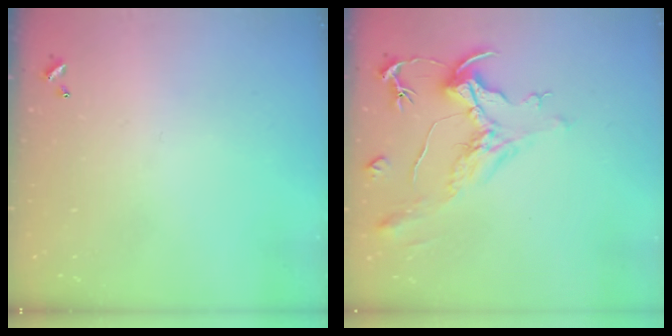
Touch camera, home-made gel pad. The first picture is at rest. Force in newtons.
{"total": 2.2, "press": 1.7, "slide": 1.4}